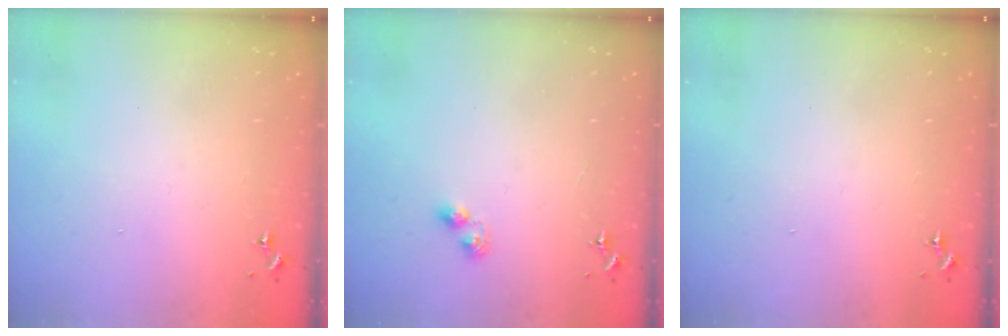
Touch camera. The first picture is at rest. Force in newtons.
{"total": 3.3, "press": 3.3, "slide": 0.5}
{"total": 0.0}